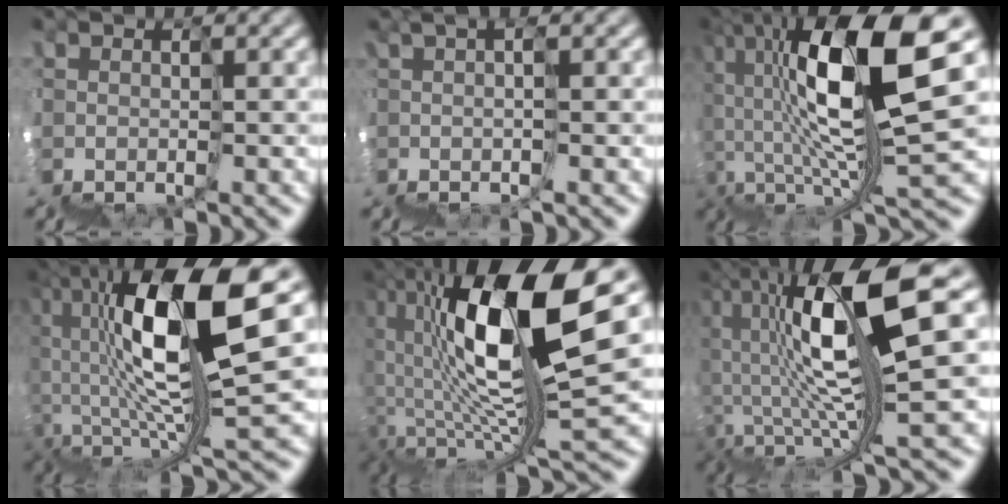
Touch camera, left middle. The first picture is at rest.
{"total": 1.9, "force": [0.8, -1.7, 0.0], "torque": [0.008, 0.013, 0.024]}
{"total": 9.1, "force": [3.7, -0.1, 8.2], "torque": [-0.153, 0.042, 0.065]}
{"total": 8.5, "force": [2.8, -0.4, 8.0], "torque": [-0.153, 0.044, 0.053]}
{"total": 9.5, "force": [3.2, 0.0, 8.9], "torque": [-0.156, 0.047, 0.056]}
{"total": 8.1, "force": [2.2, -1.5, 7.7], "torque": [-0.123, 0.051, 0.043]}